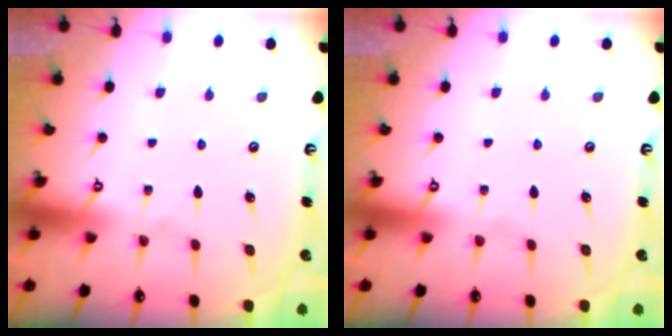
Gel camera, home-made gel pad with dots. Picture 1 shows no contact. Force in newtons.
{"total": 0.0}